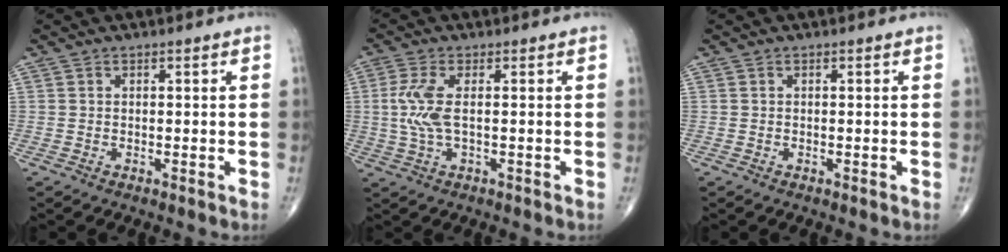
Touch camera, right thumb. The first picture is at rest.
{"total": 6.0, "force": [0.4, 2.0, 5.7], "torque": [-0.157, 0.002, 0.005]}
{"total": 0.0}